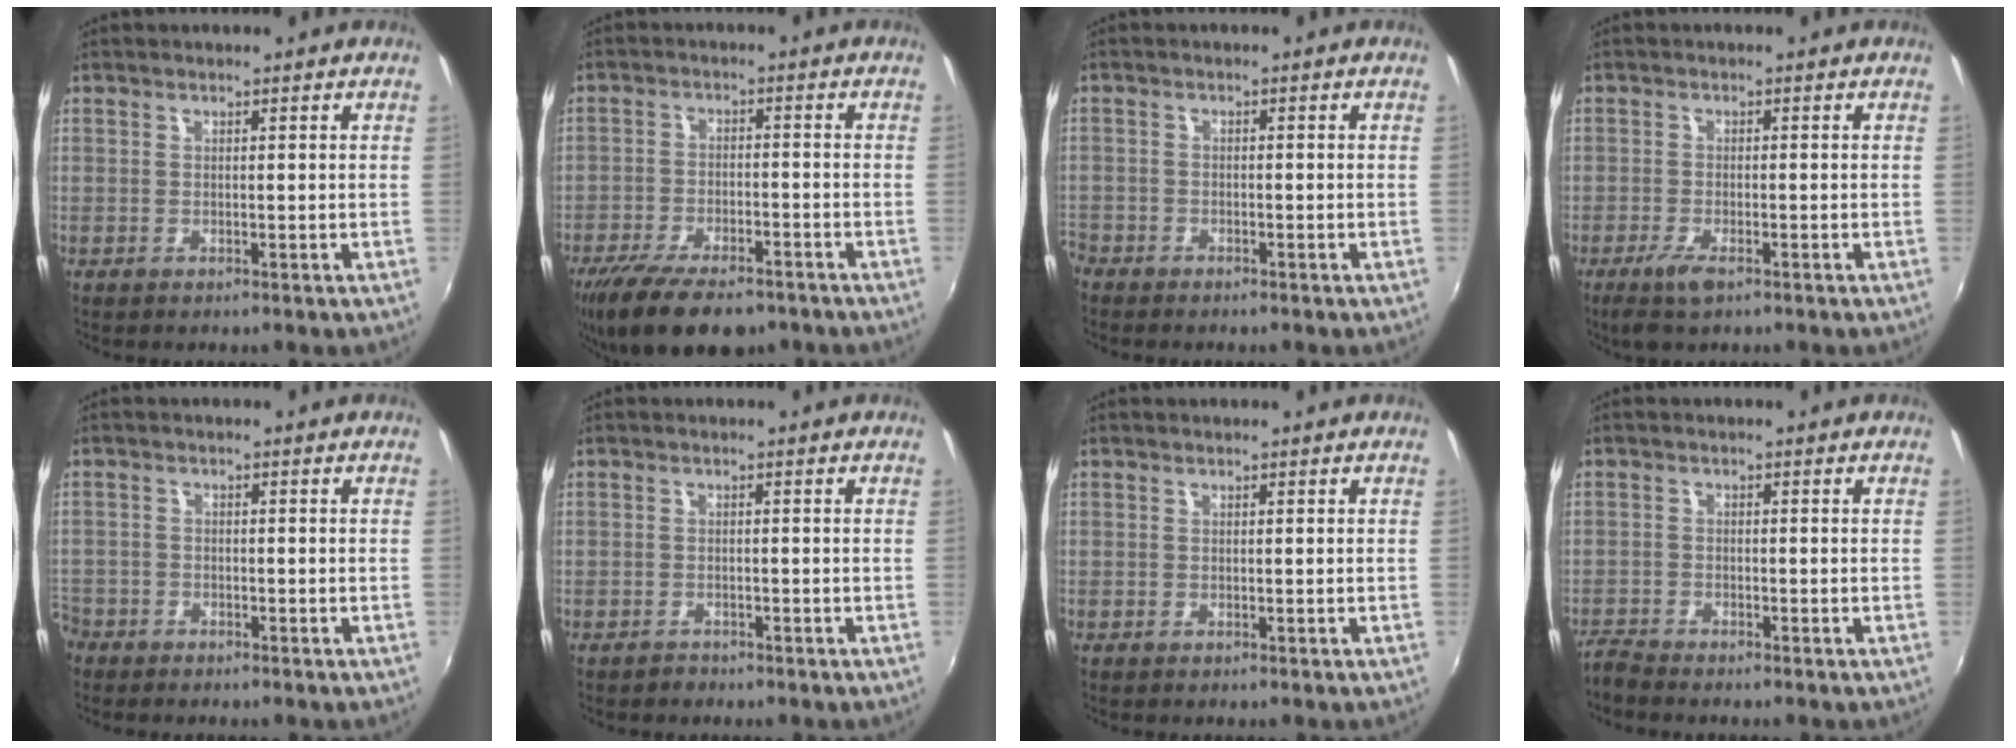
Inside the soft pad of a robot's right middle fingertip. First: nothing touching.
{"total": 14.7, "force": [-10.8, 5.6, 8.1], "torque": [-0.177, -0.033, -0.177]}
{"total": 3.4, "force": [-2.8, 1.8, 0.7], "torque": [-0.036, -0.002, -0.054]}
{"total": 4.0, "force": [-2.6, 1.2, 2.8], "torque": [-0.069, -0.010, -0.049]}
{"total": 4.7, "force": [-3.4, 3.2, 0.8], "torque": [-0.044, -0.001, -0.067]}
{"total": 1.3, "force": [-1.1, 0.6, -0.1], "torque": [-0.002, 0.002, -0.018]}
{"total": 0.0}
{"total": 2.6, "force": [-2.6, 0.0, 0.2], "torque": [-0.015, -0.012, -0.057]}